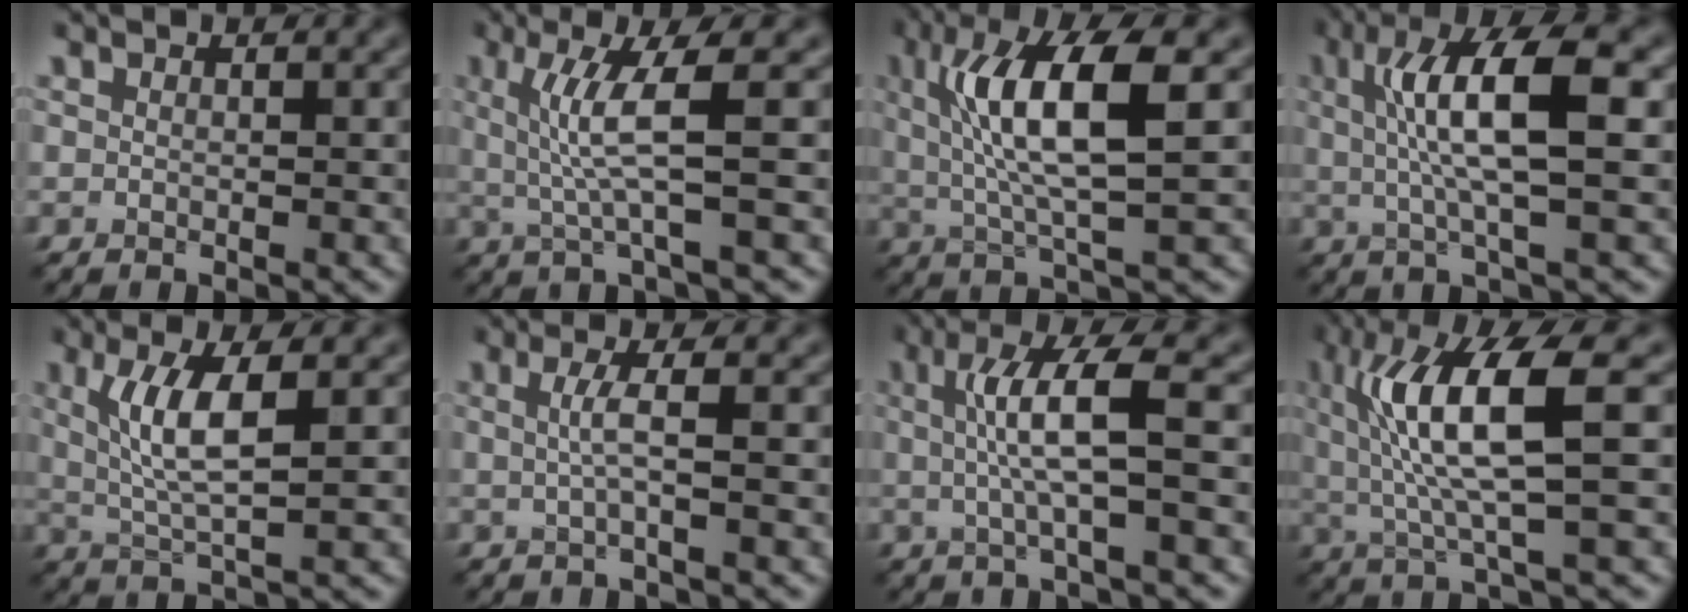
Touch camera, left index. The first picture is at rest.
{"total": 4.9, "force": [0.7, 0.6, 4.8], "torque": [-0.097, -0.001, 0.019]}
{"total": 8.7, "force": [2.2, 2.2, 8.1], "torque": [-0.144, 0.001, 0.040]}
{"total": 7.9, "force": [1.5, 1.7, 7.6], "torque": [-0.134, 0.006, 0.027]}
{"total": 5.2, "force": [1.3, 1.3, 4.9], "torque": [-0.098, 0.001, 0.028]}
{"total": 2.3, "force": [0.1, 0.4, 2.3], "torque": [-0.048, 0.002, 0.000]}
{"total": 5.5, "force": [0.8, 0.9, 5.3], "torque": [-0.104, 0.007, 0.015]}
{"total": 8.8, "force": [1.7, 1.9, 8.4], "torque": [-0.163, -0.003, 0.038]}